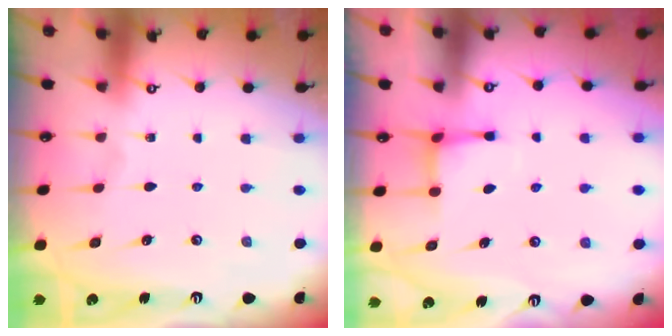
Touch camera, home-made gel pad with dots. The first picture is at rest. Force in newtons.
{"total": 3.3, "press": 3.3, "slide": 0.3}